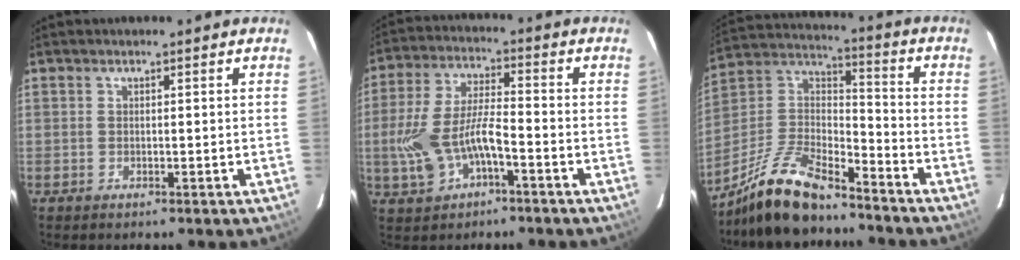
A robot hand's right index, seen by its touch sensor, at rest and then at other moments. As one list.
[{"total": 11.4, "force": [-4.1, 4.7, 9.6], "torque": [-0.204, 0.002, -0.068]}, {"total": 21.0, "force": [-16.2, 6.4, 11.7], "torque": [-0.242, -0.023, -0.293]}]